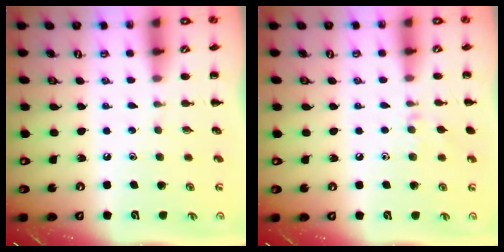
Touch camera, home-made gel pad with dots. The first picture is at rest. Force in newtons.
{"total": 6.1, "press": 5.8, "slide": 2.0}